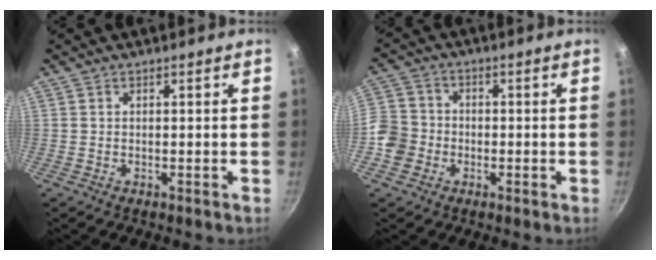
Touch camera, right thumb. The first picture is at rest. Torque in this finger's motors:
{"motor_torque": [0.59, 0.53, -0.09, 0.01, 0.14]}